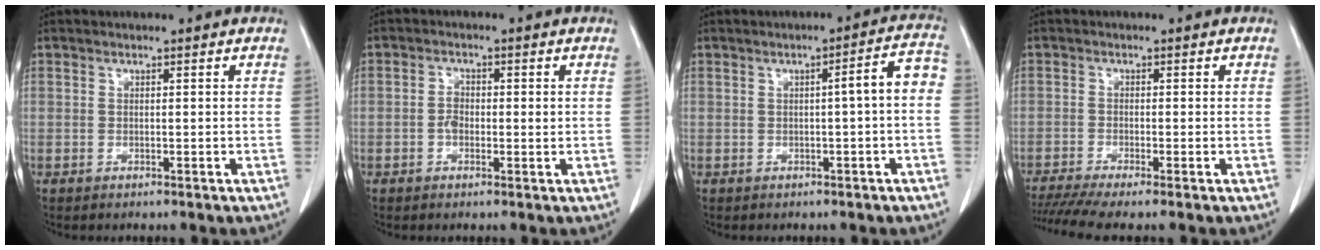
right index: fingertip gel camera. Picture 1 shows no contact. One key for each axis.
{"total": 2.4, "fx": -0.3, "fy": 1.4, "fz": 1.8, "tx": -0.033, "ty": 0.004, "tz": -0.007}
{"total": 4.7, "fx": -0.3, "fy": 0.2, "fz": 4.7, "tx": -0.058, "ty": 0.017, "tz": -0.007}
{"total": 6.0, "fx": -4.8, "fy": -0.3, "fz": 3.7, "tx": -0.064, "ty": -0.010, "tz": -0.082}